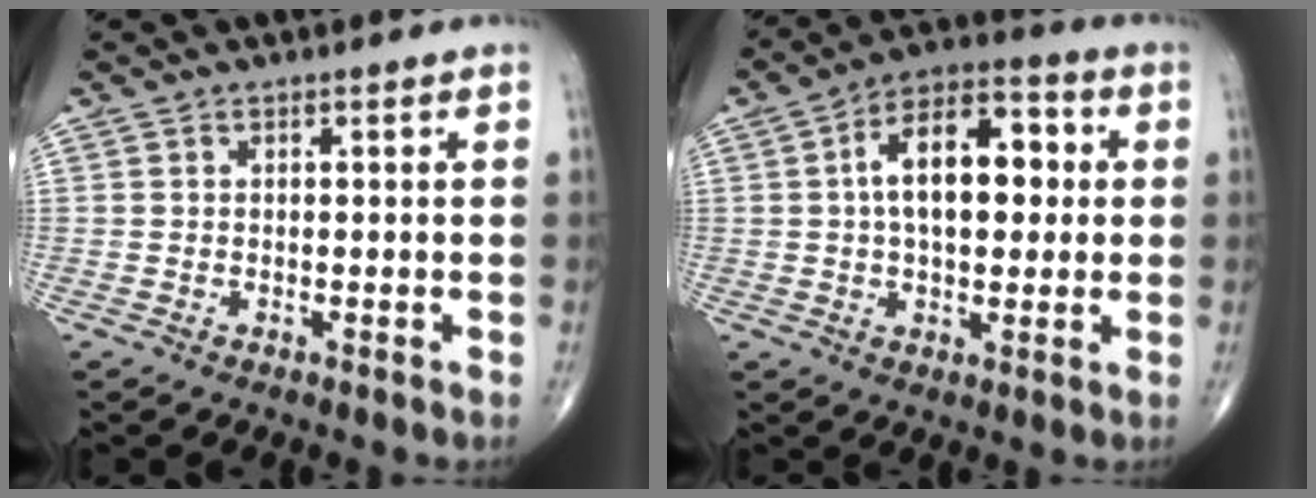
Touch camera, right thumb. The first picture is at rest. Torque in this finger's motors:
{"motor_torque": [1.03, 3.48, 1.31, 0.11, 0.14]}